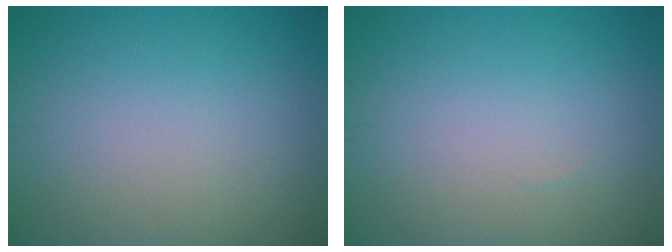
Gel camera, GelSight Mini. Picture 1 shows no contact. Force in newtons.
{"total": 0.0}